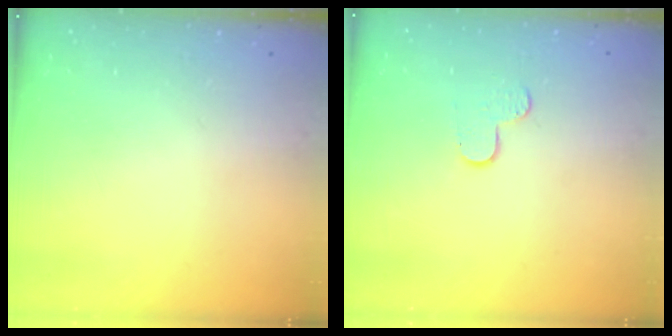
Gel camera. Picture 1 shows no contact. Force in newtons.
{"total": 6.2, "press": 6.2, "slide": 0.6}